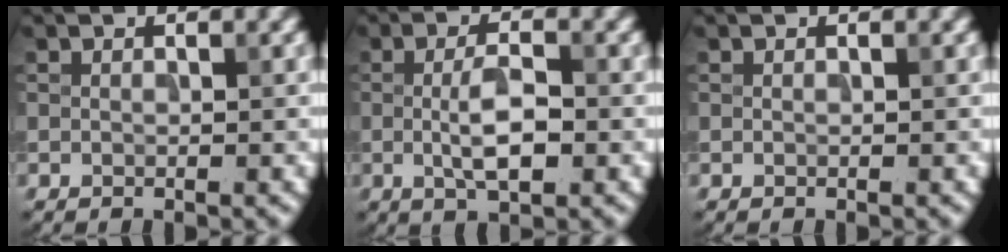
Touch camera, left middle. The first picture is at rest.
{"total": 3.8, "force": [-0.4, 1.2, 3.6], "torque": [-0.069, -0.002, -0.009]}
{"total": 0.0}